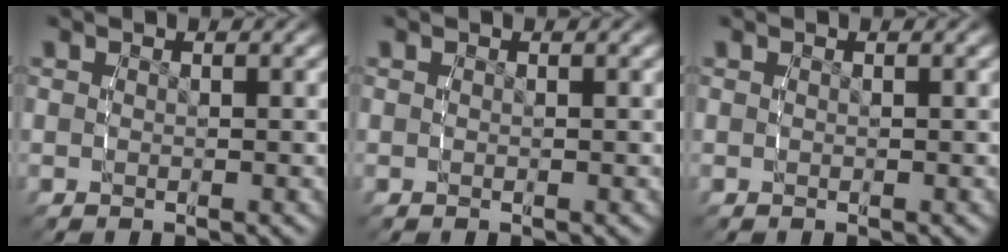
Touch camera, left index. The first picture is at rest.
{"total": 0.0}
{"total": 0.0}